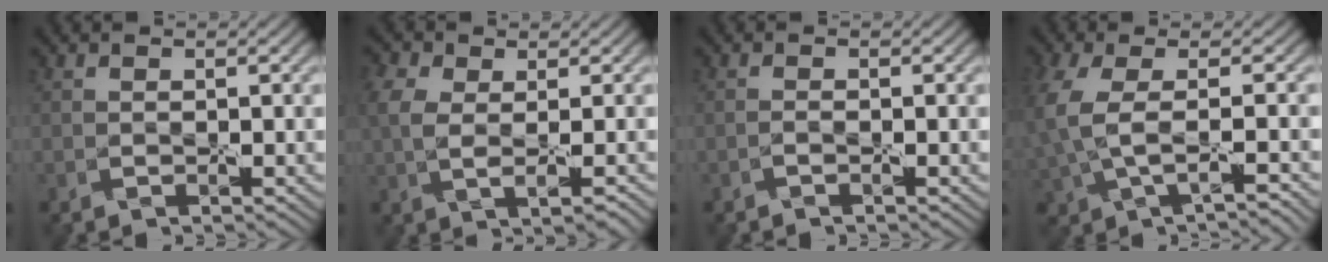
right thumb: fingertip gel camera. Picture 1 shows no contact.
{"total": 4.5, "force": [0.7, 2.3, 3.8], "torque": [-0.080, 0.006, 0.015]}
{"total": 1.1, "force": [-0.3, -0.8, -0.6], "torque": [0.015, 0.010, -0.009]}
{"total": 4.6, "force": [-0.6, 1.6, 4.3], "torque": [-0.116, -0.007, -0.011]}